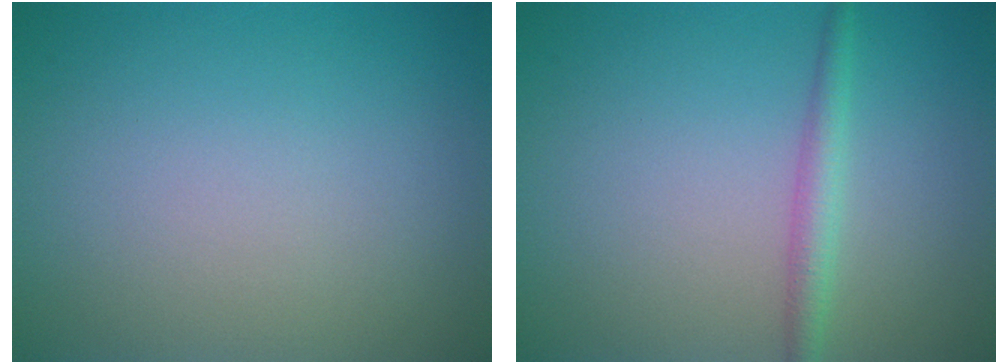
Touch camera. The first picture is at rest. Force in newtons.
{"total": 2.0, "press": 2.0, "slide": 0.0}